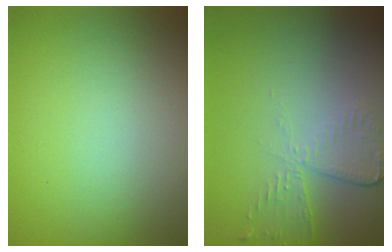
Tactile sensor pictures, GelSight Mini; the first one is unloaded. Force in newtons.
{"total": 2.9, "press": 2.6, "slide": 1.4}